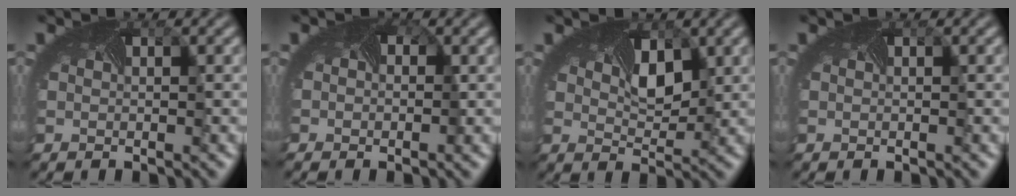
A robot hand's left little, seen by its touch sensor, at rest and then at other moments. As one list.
[{"total": 0.9, "force": [0.2, 0.6, 0.7], "torque": [-0.028, -0.003, 0.010]}, {"total": 3.0, "force": [1.1, 1.5, 2.4], "torque": [-0.050, -0.003, 0.021]}, {"total": 0.0}]